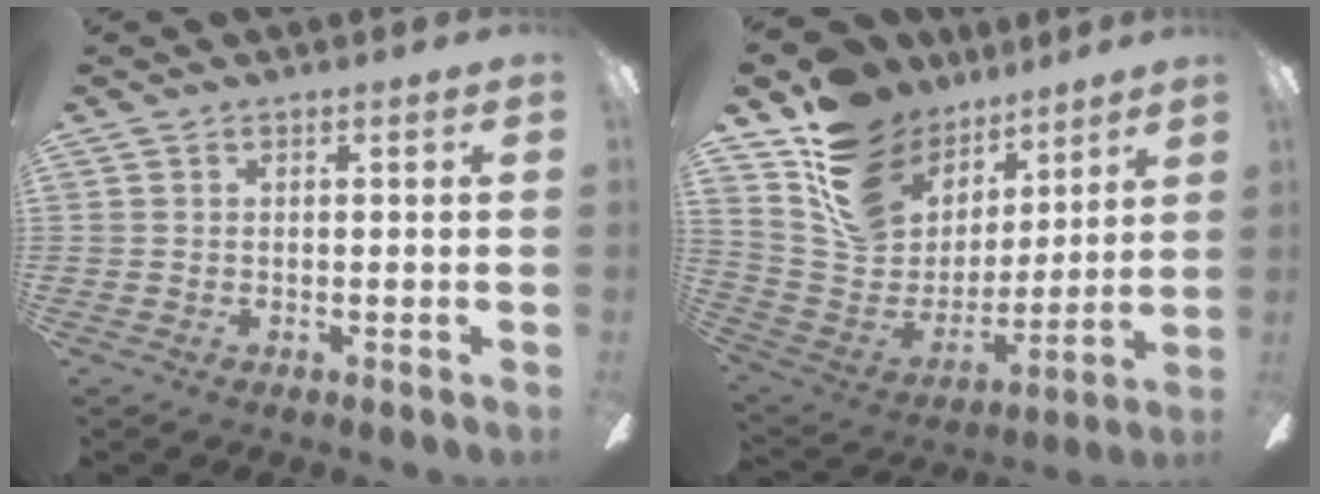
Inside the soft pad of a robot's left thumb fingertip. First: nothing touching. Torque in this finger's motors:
{"motor_torque": [0.35, 0.35, 1.22, -1.55, 0.10]}